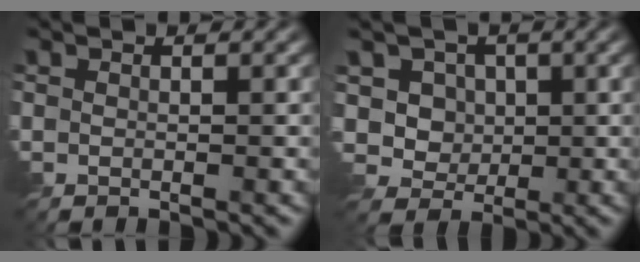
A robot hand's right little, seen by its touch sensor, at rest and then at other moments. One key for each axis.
{"total": 4.8, "fx": 1.2, "fy": 4.2, "fz": 2.0, "tx": -0.051, "ty": -0.002, "tz": 0.021}